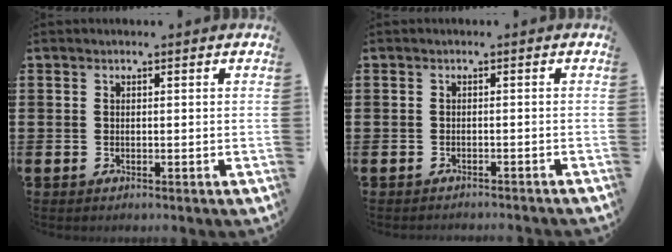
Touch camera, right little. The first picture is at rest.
{"total": 0.8, "force": [-0.8, -0.1, 0.0], "torque": [0.000, 0.000, -0.016]}